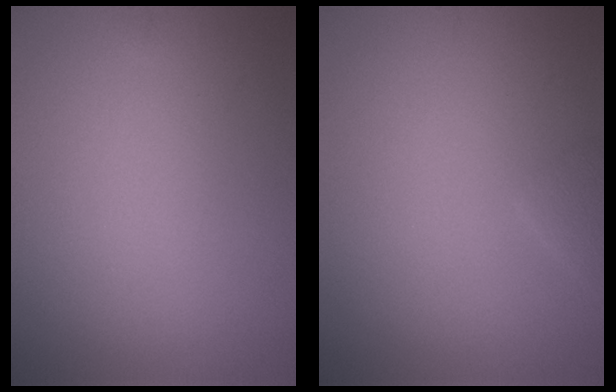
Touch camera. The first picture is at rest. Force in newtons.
{"total": 1.0, "press": 1.0, "slide": 0.1}